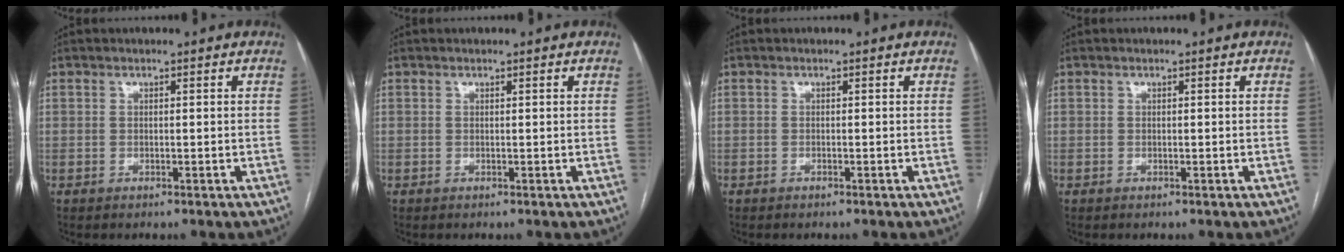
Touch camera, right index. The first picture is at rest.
{"total": 0.0}
{"total": 0.0}
{"total": 0.0}